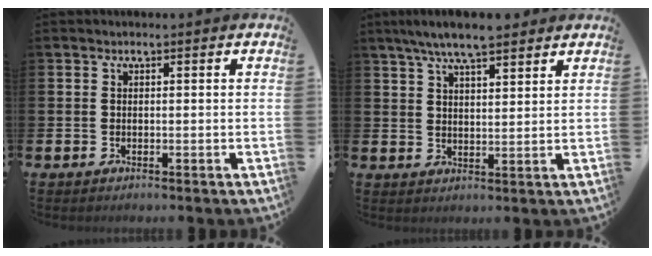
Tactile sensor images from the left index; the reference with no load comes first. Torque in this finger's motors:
{"motor_torque": [1.08, -1.06, 0.69, 0.21]}